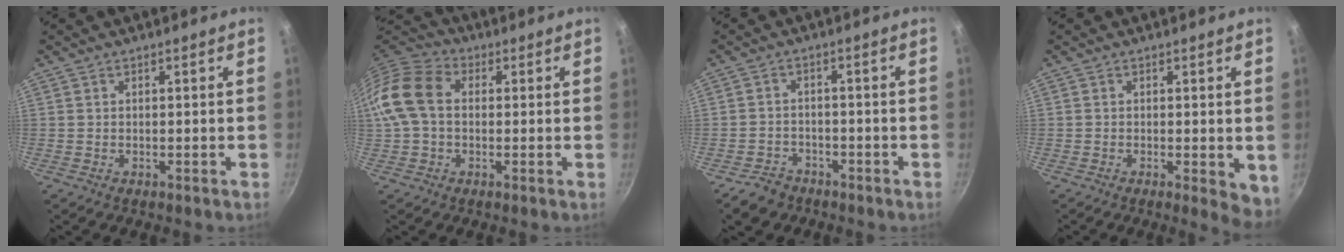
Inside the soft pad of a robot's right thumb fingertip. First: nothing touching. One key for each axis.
{"total": 11.7, "fx": 0.9, "fy": 8.4, "fz": 8.1, "tx": -0.142, "ty": 0.026, "tz": -0.002}
{"total": 5.0, "fx": -3.5, "fy": 3.4, "fz": 1.2, "tx": -0.015, "ty": 0.038, "tz": -0.051}
{"total": 5.0, "fx": -0.8, "fy": 1.8, "fz": 4.6, "tx": -0.050, "ty": -0.007, "tz": -0.009}